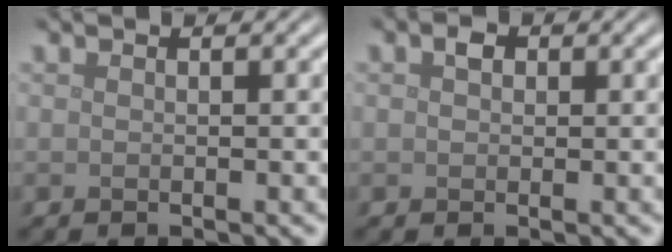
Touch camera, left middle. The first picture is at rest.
{"total": 1.1, "force": [0.3, 0.9, 0.6], "torque": [-0.010, 0.002, 0.001]}